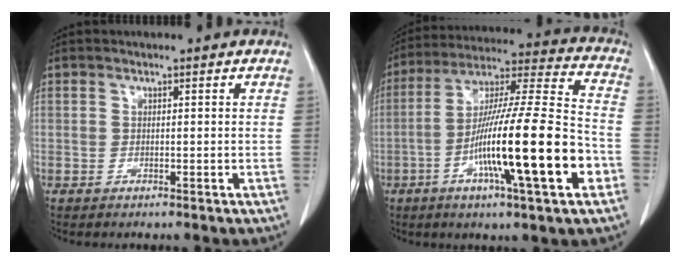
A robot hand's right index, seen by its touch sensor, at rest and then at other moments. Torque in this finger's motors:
{"motor_torque": [1.67, -0.47, 1.05, 0.21]}